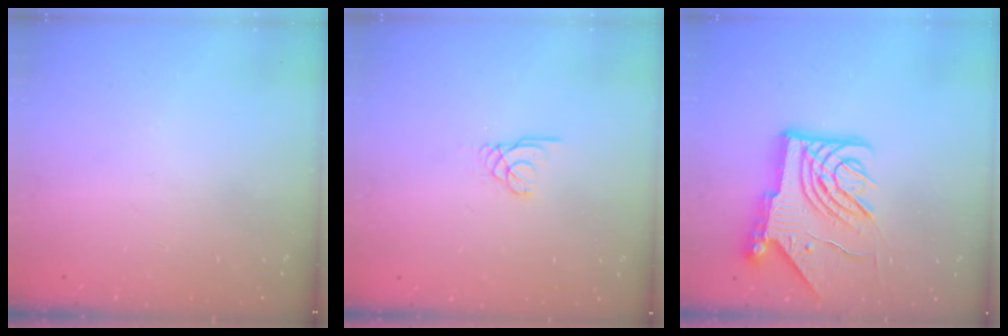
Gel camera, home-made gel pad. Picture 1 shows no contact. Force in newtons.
{"total": 1.7, "press": 1.7, "slide": 0.2}
{"total": 12.2, "press": 12.1, "slide": 1.4}